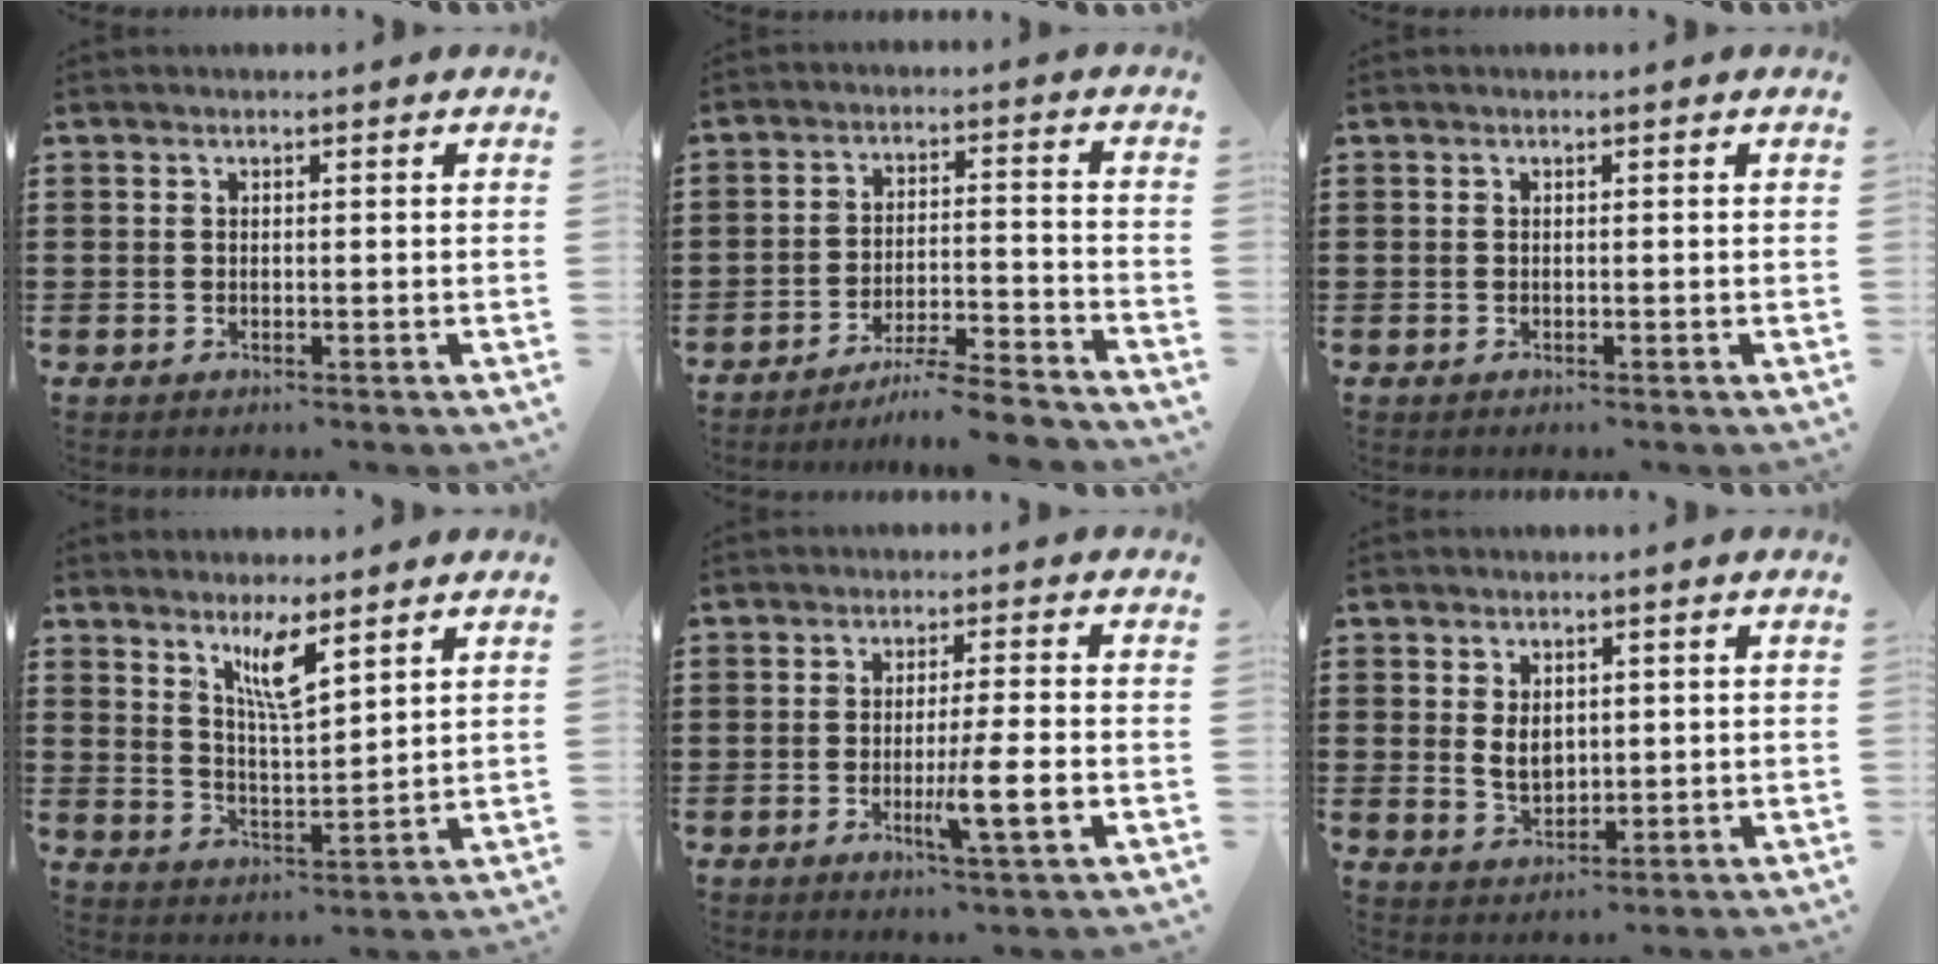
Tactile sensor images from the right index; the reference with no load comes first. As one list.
[{"total": 6.3, "force": [-5.9, -0.3, 2.2], "torque": [-0.041, -0.006, -0.114]}, {"total": 0.0}, {"total": 6.2, "force": [4.1, 1.1, 4.6], "torque": [-0.093, -0.004, 0.068]}, {"total": 6.5, "force": [-1.8, -0.1, 6.2], "torque": [-0.107, -0.019, -0.031]}, {"total": 3.6, "force": [0.7, 2.5, 2.5], "torque": [-0.039, 0.001, 0.009]}]